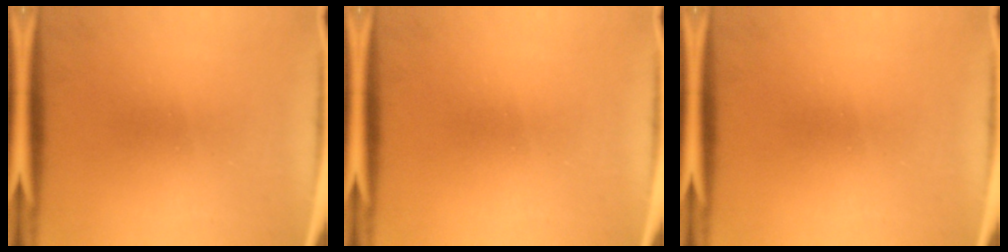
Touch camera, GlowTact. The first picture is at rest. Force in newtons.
{"total": 0.0}
{"total": 0.0}